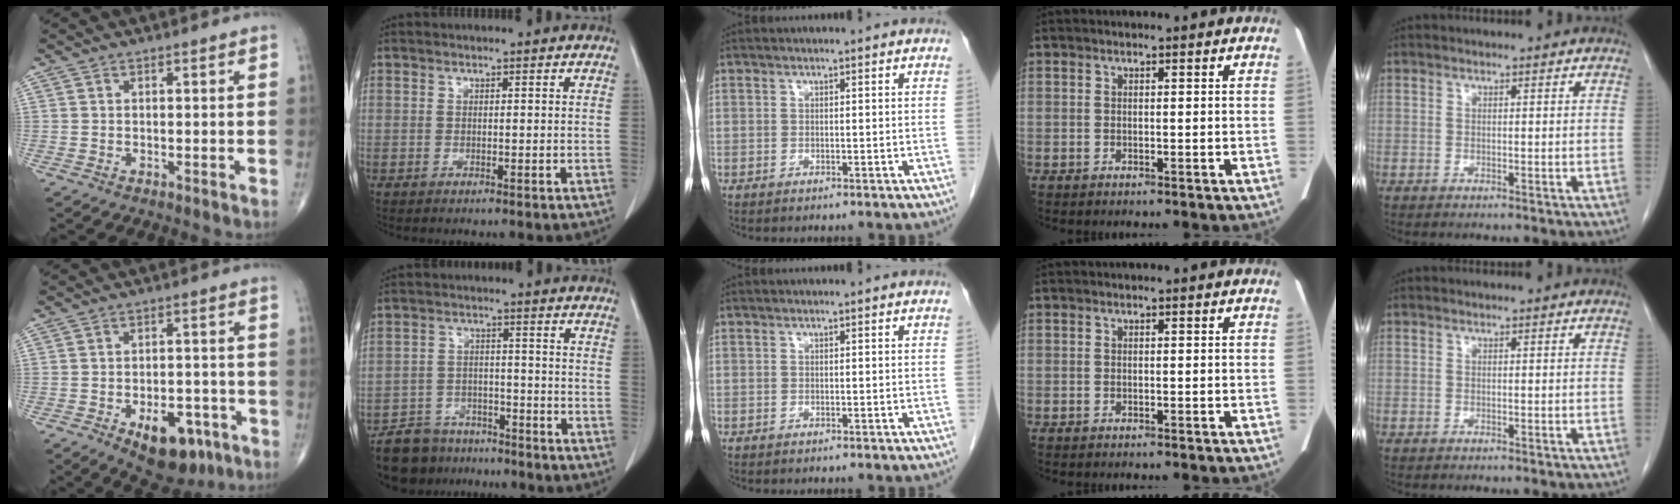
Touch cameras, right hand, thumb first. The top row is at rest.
{"thumb": {"total": 11.7, "force": [-5.8, 6.4, 7.9], "torque": [-0.083, 0.027, -0.072]}, "index": {"total": 9.4, "force": [-8.1, 4.7, 1.2], "torque": [-0.017, 0.014, -0.130]}}